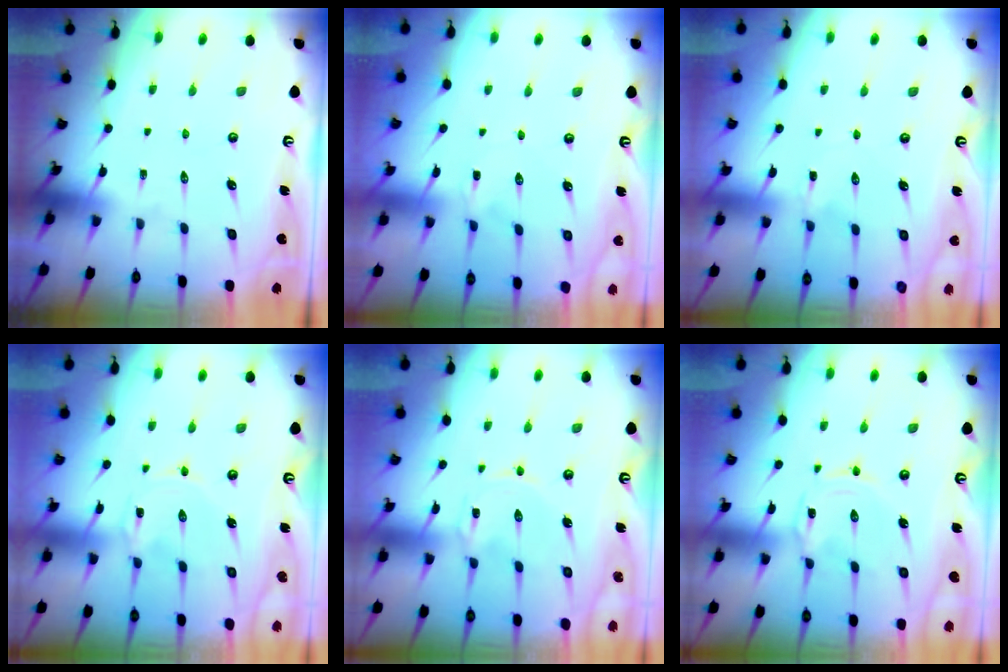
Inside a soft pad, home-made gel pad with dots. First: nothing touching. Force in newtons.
{"total": 1.6, "press": 1.6, "slide": 0.3}
{"total": 2.1, "press": 2.1, "slide": 0.2}
{"total": 0.0}
{"total": 0.0}
{"total": 1.0, "press": 1.0, "slide": 0.1}